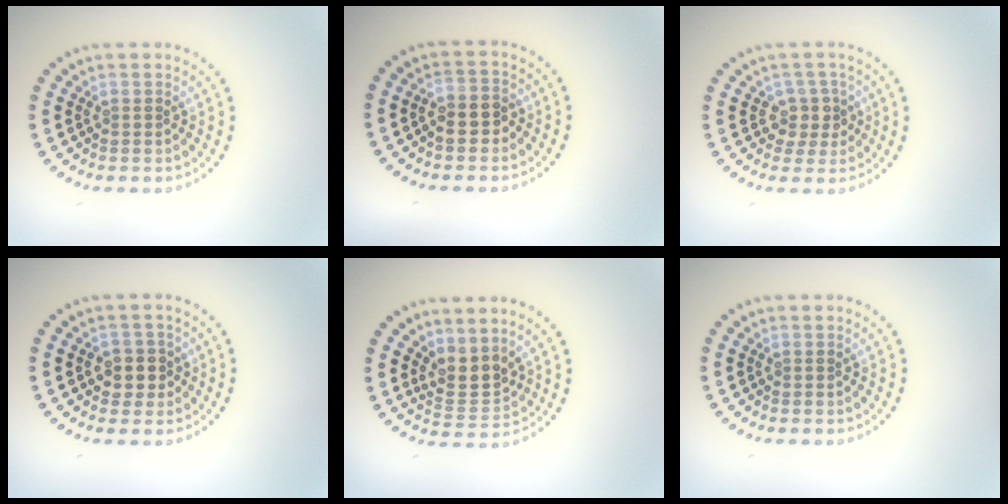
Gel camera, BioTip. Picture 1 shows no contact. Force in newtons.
{"total": 2.0, "press": 1.9, "slide": 0.6}
{"total": 2.2, "press": 1.9, "slide": 1.1}
{"total": 2.5, "press": 2.3, "slide": 0.9}
{"total": 2.9, "press": 2.4, "slide": 1.6}
{"total": 0.0}